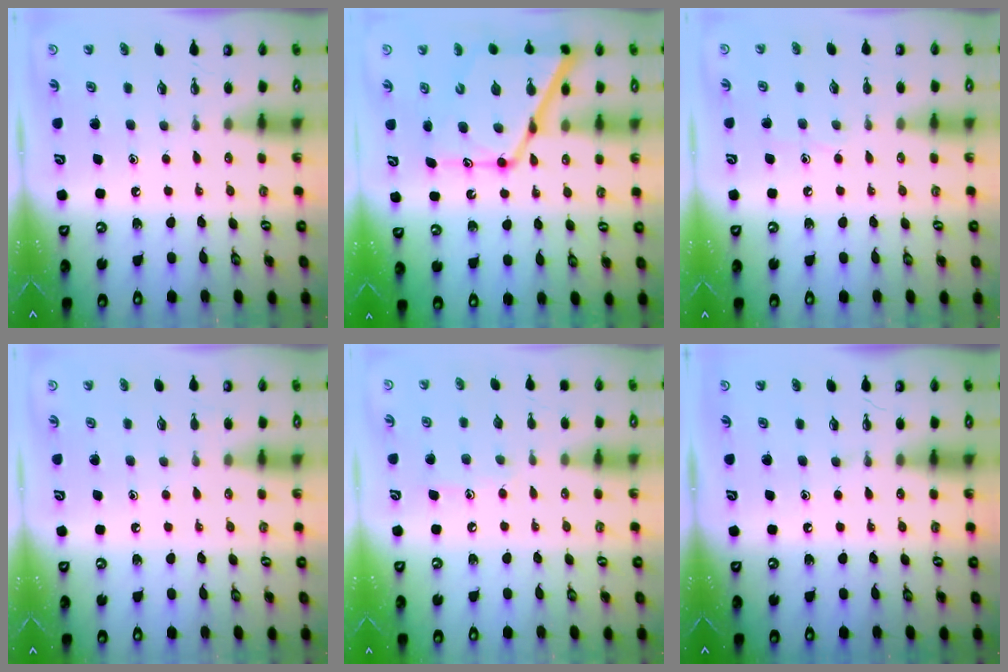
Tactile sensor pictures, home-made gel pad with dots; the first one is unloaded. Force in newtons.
{"total": 18.1, "press": 18.1, "slide": 1.6}
{"total": 4.9, "press": 4.9, "slide": 0.5}
{"total": 2.8, "press": 2.8, "slide": 0.2}
{"total": 6.1, "press": 6.1, "slide": 0.3}
{"total": 0.0}